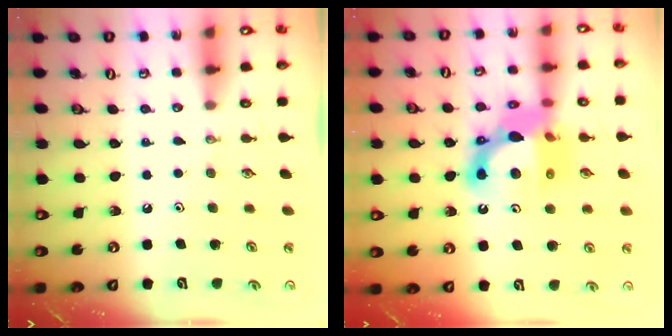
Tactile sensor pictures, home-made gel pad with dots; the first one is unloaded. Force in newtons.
{"total": 15.0, "press": 14.9, "slide": 1.2}